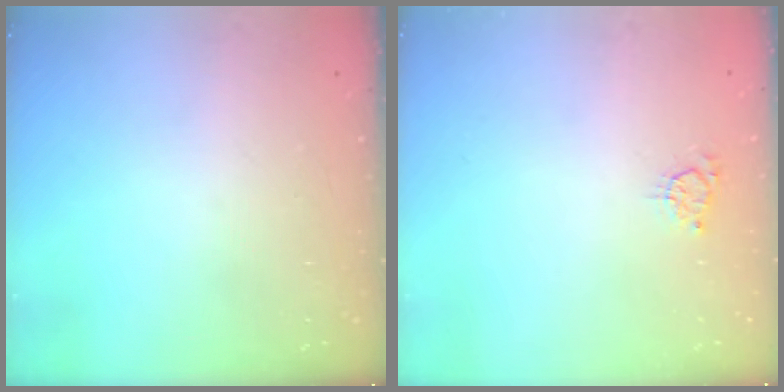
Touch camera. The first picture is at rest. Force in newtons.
{"total": 3.1, "press": 3.0, "slide": 0.5}